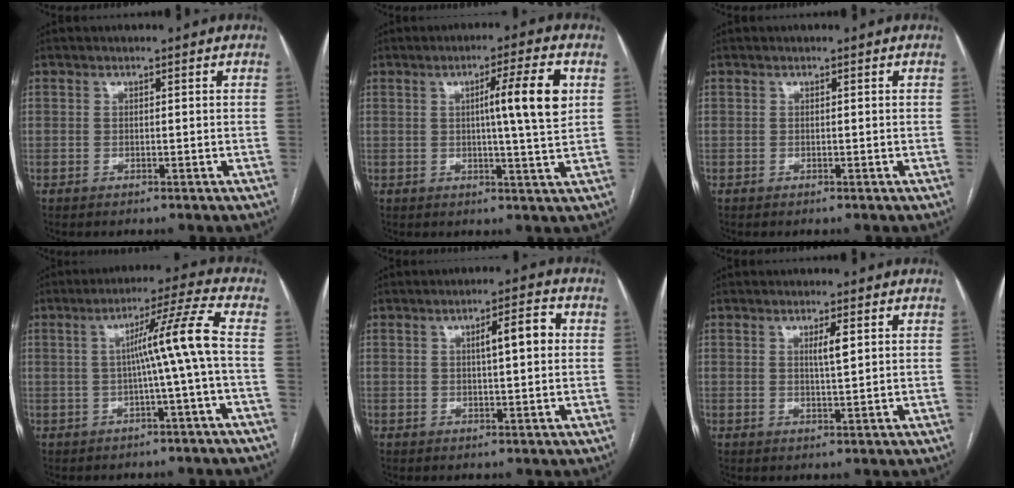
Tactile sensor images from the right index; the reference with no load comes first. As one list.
[{"total": 8.5, "force": [1.8, -0.7, 8.3], "torque": [-0.127, 0.001, 0.026]}, {"total": 0.0}, {"total": 8.0, "force": [-0.6, -2.0, 7.7], "torque": [-0.121, 0.016, -0.005]}, {"total": 5.1, "force": [0.9, 0.9, 4.9], "torque": [-0.076, 0.013, 0.013]}, {"total": 2.4, "force": [0.8, 0.0, 2.3], "torque": [-0.041, -0.004, 0.014]}]